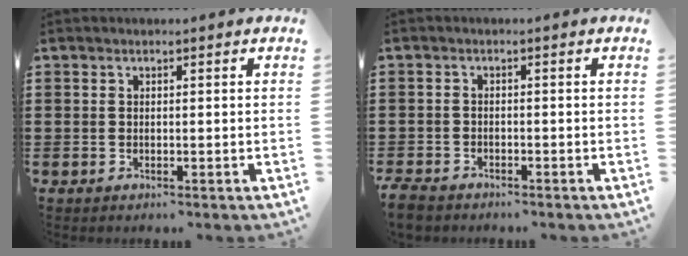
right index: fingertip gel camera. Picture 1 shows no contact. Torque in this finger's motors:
{"motor_torque": [-1.09, 1.05, -0.72, -0.18]}